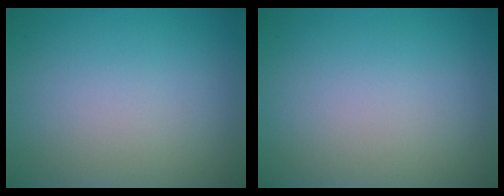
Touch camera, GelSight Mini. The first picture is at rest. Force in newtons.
{"total": 0.0}